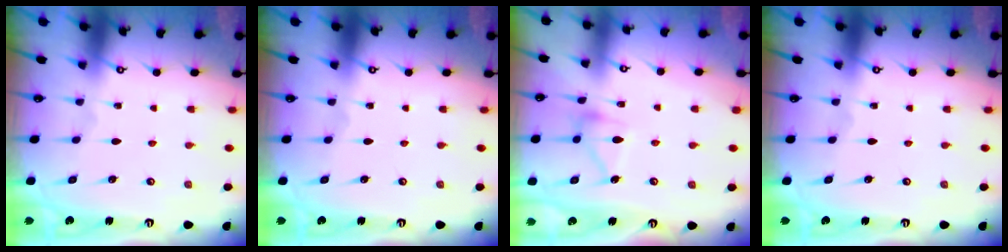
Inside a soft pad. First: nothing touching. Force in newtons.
{"total": 0.0}
{"total": 12.5, "press": 12.5, "slide": 0.7}
{"total": 0.0}